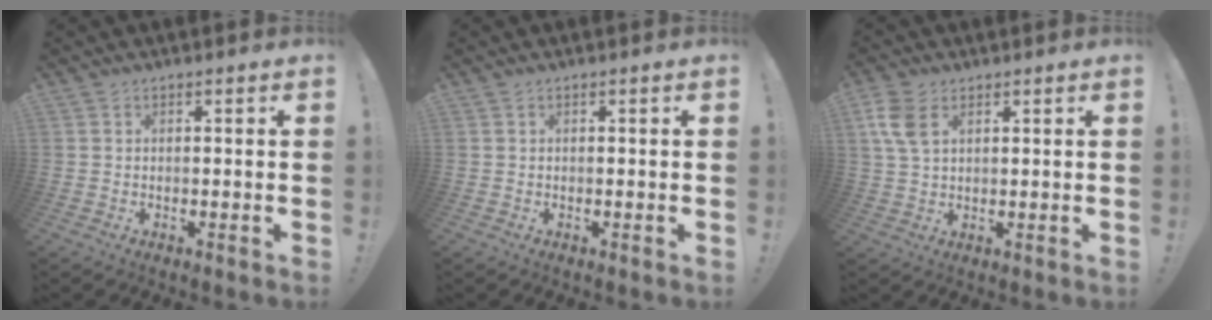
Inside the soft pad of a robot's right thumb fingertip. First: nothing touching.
{"total": 0.0}
{"total": 7.3, "force": [3.1, 4.4, 5.0], "torque": [-0.102, -0.004, 0.059]}